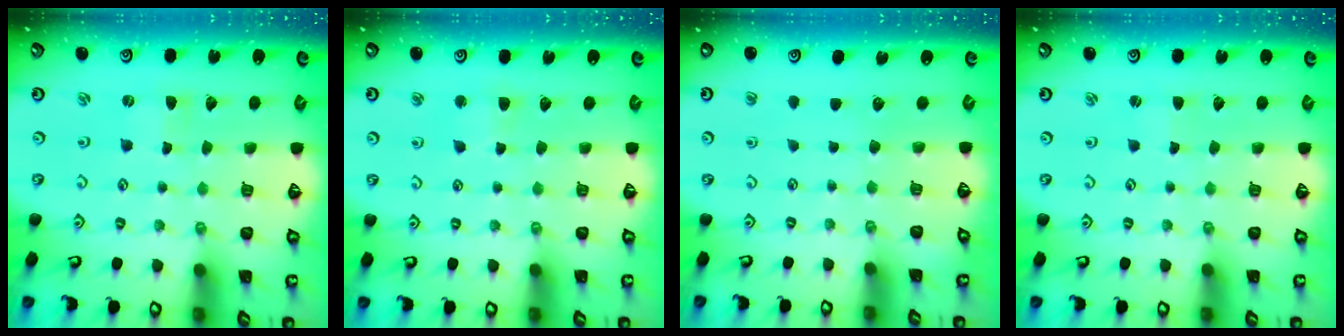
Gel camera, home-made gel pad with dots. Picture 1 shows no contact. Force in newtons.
{"total": 2.9, "press": 2.9, "slide": 0.3}
{"total": 0.0}
{"total": 0.9, "press": 0.9, "slide": 0.1}